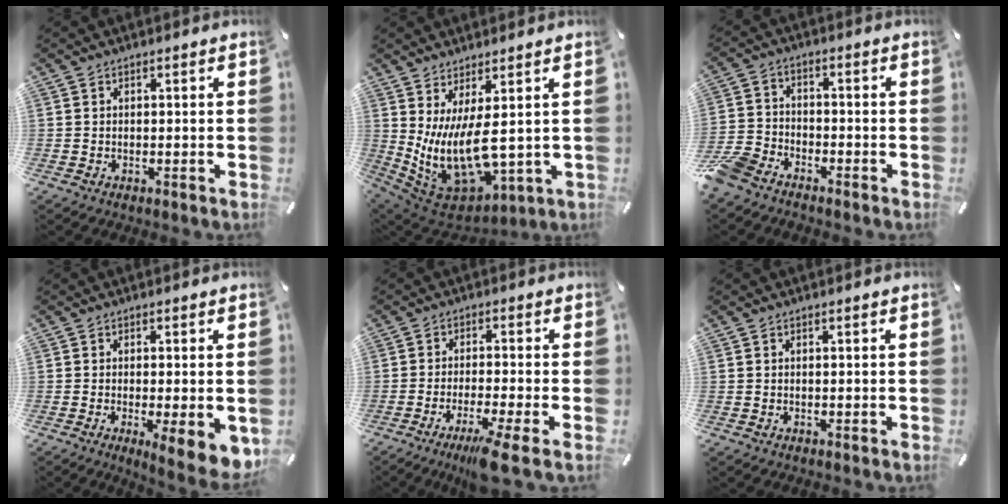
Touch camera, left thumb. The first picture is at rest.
{"total": 11.8, "force": [2.1, 5.9, 10.1], "torque": [-0.216, -0.059, 0.044]}
{"total": 7.4, "force": [-6.2, 3.4, 2.2], "torque": [-0.059, 0.026, -0.126]}
{"total": 7.7, "force": [-2.1, 1.2, 7.4], "torque": [-0.106, -0.010, -0.024]}
{"total": 7.1, "force": [-4.3, 0.1, 5.7], "torque": [-0.101, -0.004, -0.075]}
{"total": 0.0}